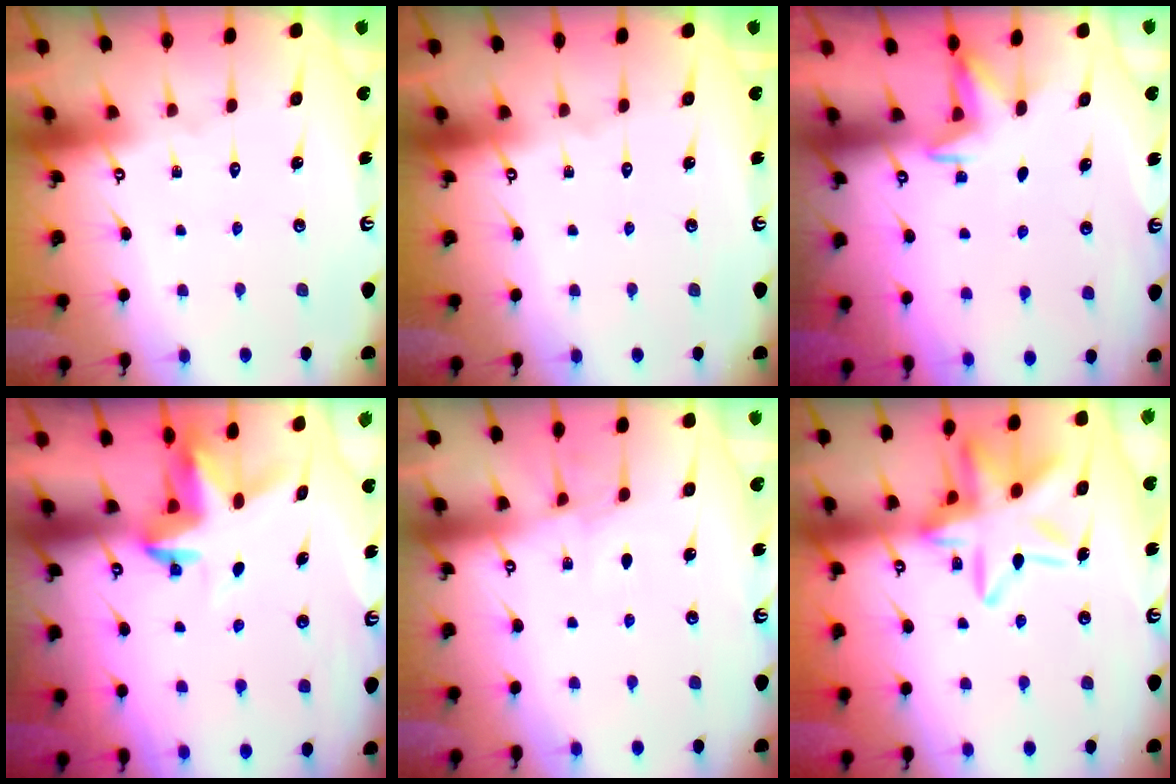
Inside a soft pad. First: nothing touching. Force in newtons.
{"total": 0.0}
{"total": 2.1, "press": 1.8, "slide": 1.1}
{"total": 3.9, "press": 3.8, "slide": 0.3}
{"total": 4.9, "press": 4.8, "slide": 0.6}
{"total": 18.2, "press": 18.1, "slide": 1.4}